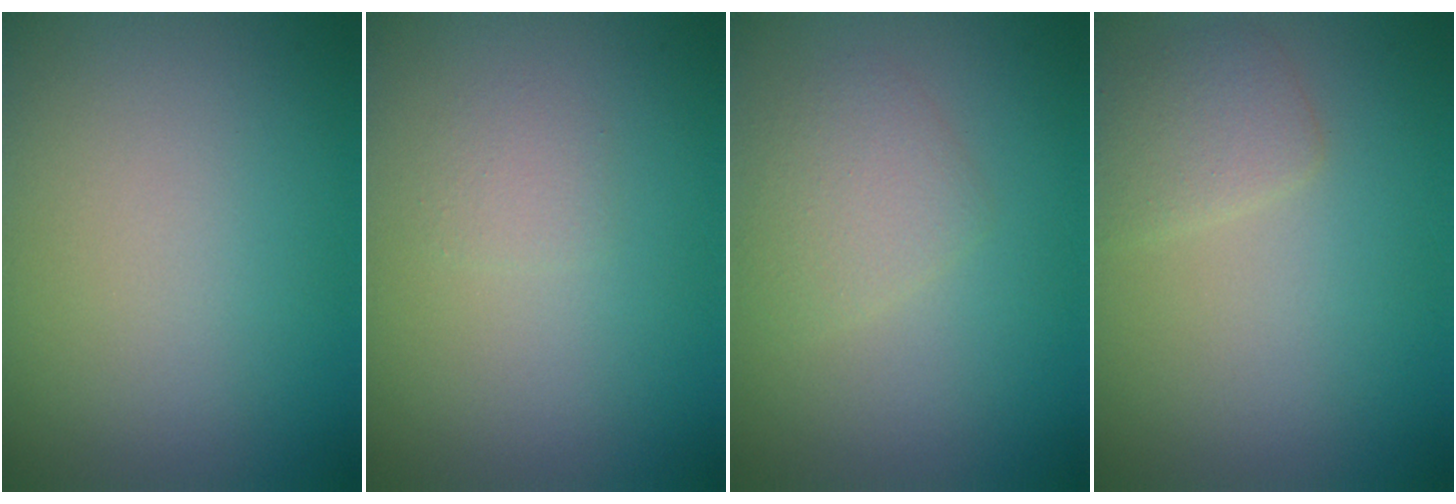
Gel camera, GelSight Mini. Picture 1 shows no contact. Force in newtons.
{"total": 1.0, "press": 1.0, "slide": 0.1}
{"total": 2.2, "press": 2.2, "slide": 0.1}
{"total": 1.9, "press": 1.9, "slide": 0.0}